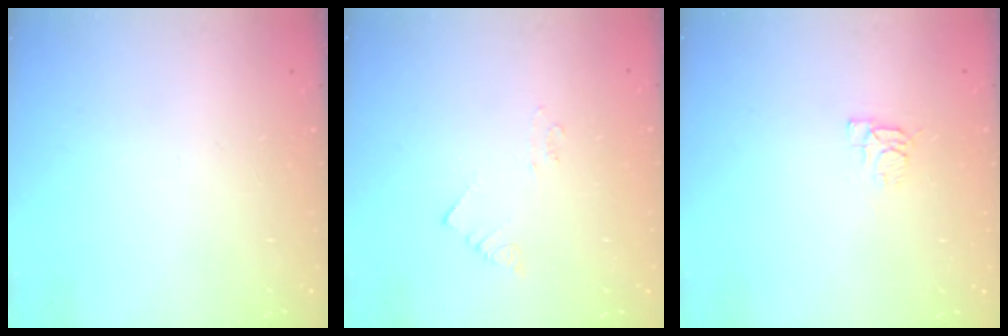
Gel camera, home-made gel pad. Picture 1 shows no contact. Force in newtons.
{"total": 2.1, "press": 2.1, "slide": 0.3}
{"total": 4.9, "press": 4.8, "slide": 0.6}